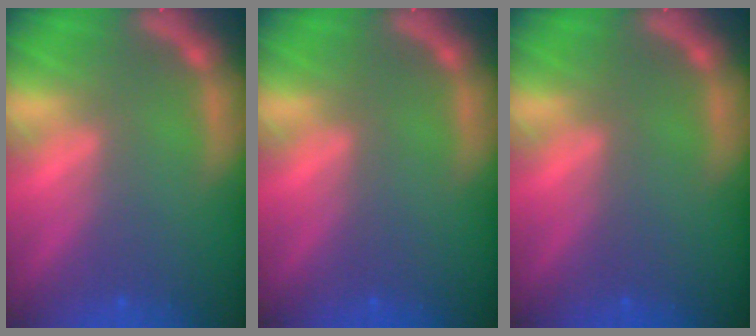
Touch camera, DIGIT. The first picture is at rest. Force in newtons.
{"total": 0.0}
{"total": 0.0}